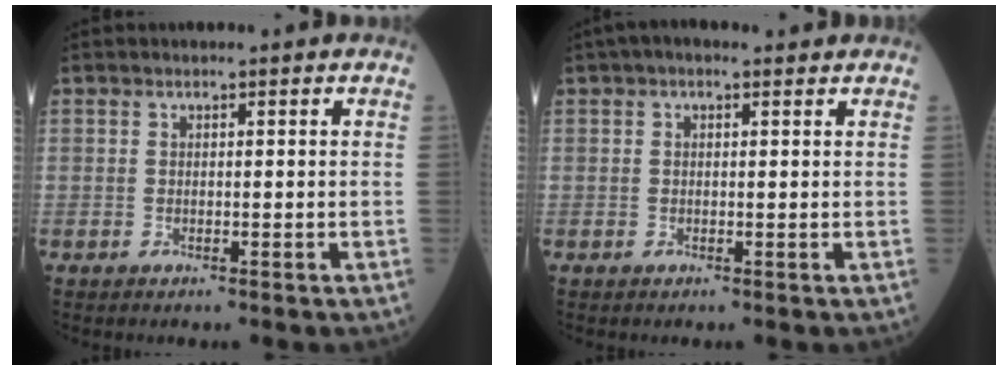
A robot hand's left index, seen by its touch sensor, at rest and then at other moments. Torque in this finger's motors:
{"motor_torque": [0.14, -0.12, -0.04, 0.02]}